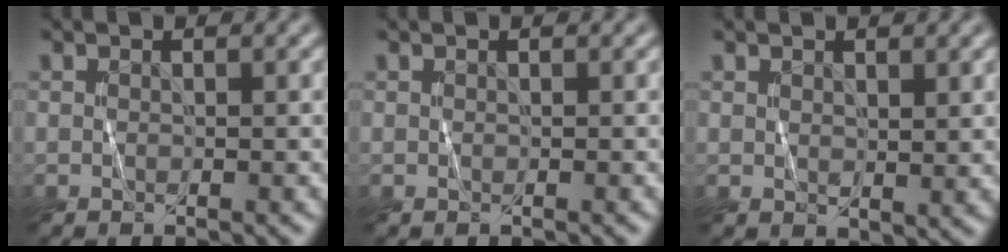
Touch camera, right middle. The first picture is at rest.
{"total": 0.0}
{"total": 1.4, "force": [0.9, 0.7, 0.8], "torque": [-0.013, -0.007, 0.022]}